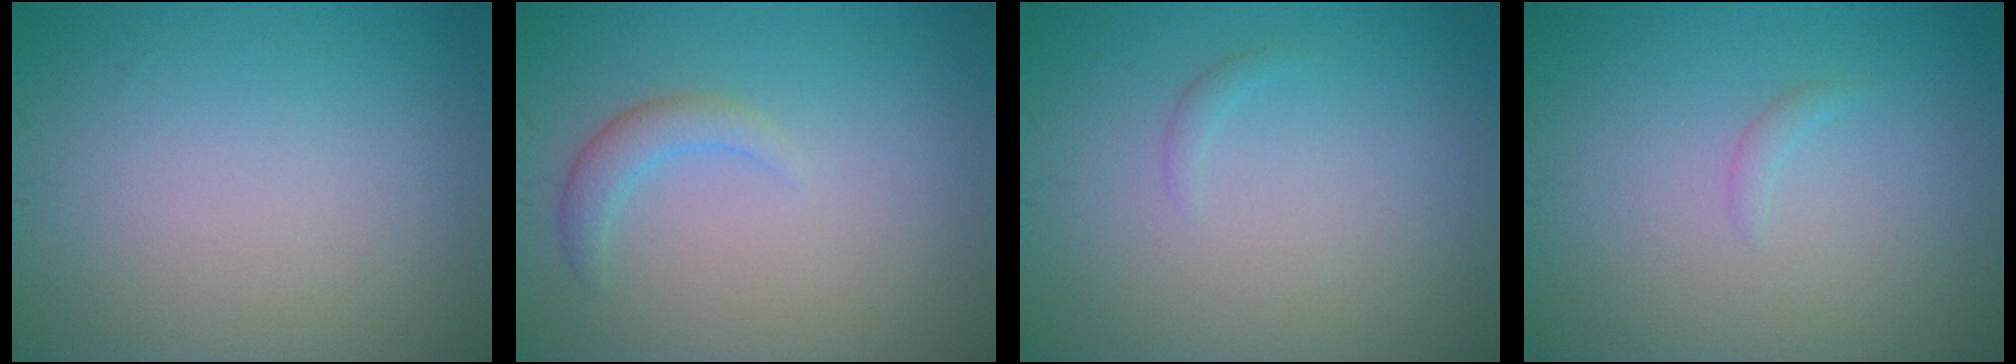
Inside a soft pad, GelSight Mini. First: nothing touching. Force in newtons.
{"total": 1.9, "press": 1.9, "slide": 0.1}
{"total": 0.6, "press": 0.6, "slide": 0.0}
{"total": 0.7, "press": 0.7, "slide": 0.1}